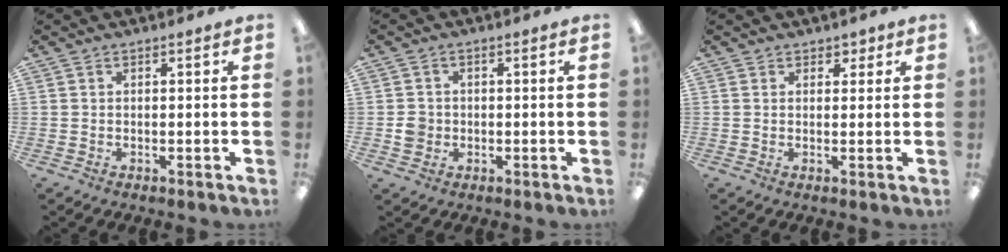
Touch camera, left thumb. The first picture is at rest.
{"total": 3.3, "force": [-0.2, 3.1, 1.1], "torque": [-0.012, 0.003, -0.006]}
{"total": 2.2, "force": [1.4, 1.6, 0.5], "torque": [0.006, -0.004, 0.022]}